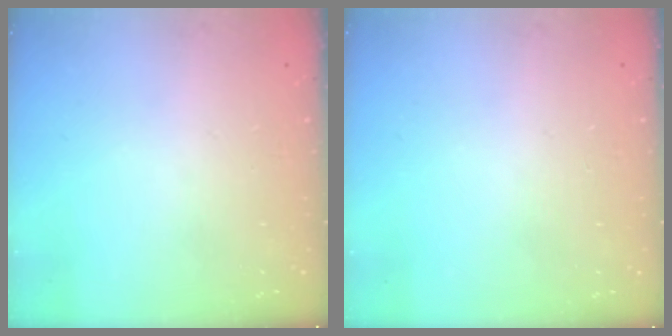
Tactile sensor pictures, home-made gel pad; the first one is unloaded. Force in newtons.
{"total": 0.0}